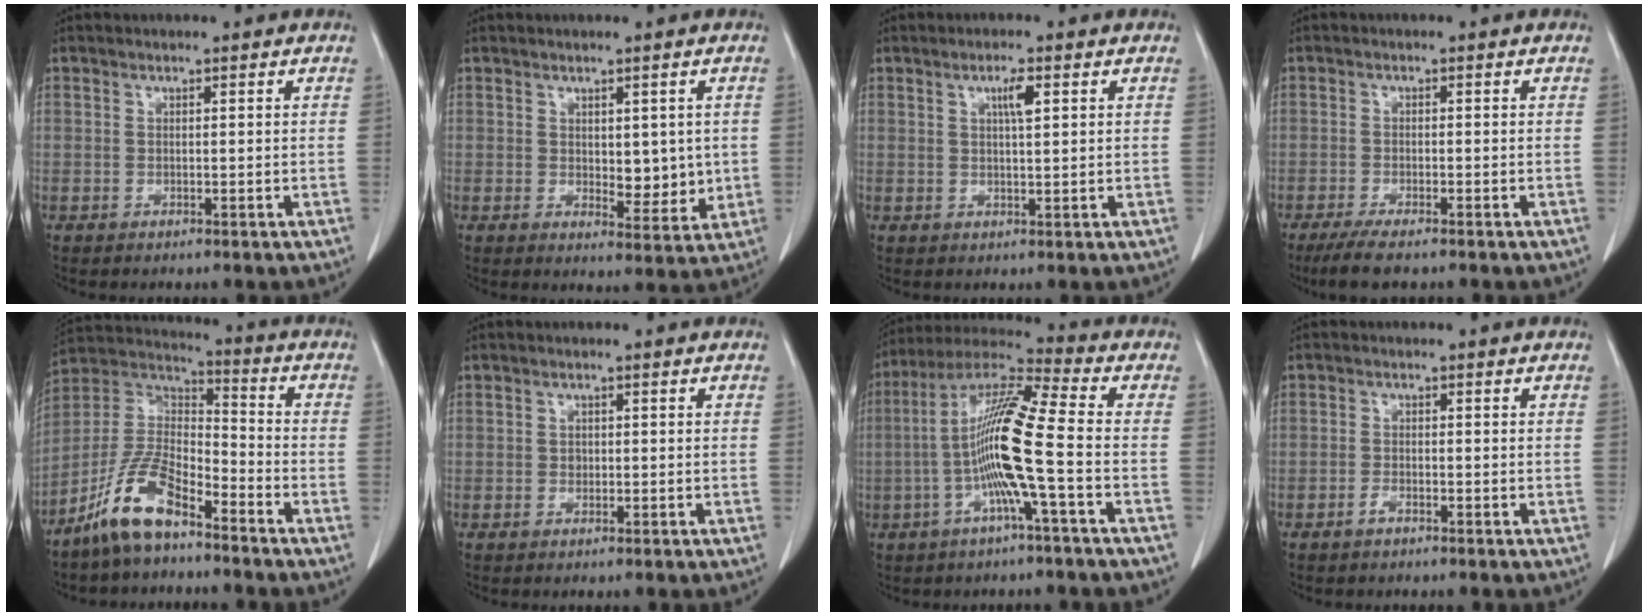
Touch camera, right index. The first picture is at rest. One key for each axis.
{"total": 5.2, "fx": 0.5, "fy": 2.7, "fz": 4.4, "tx": -0.052, "ty": -0.011, "tz": 0.014}
{"total": 2.9, "fx": 1.2, "fy": 0.4, "fz": 2.7, "tx": -0.046, "ty": -0.001, "tz": 0.018}
{"total": 4.8, "fx": -3.6, "fy": 0.8, "fz": 3.1, "tx": -0.057, "ty": -0.012, "tz": -0.059}
{"total": 11.5, "fx": -8.0, "fy": 3.6, "fz": 7.3, "tx": -0.161, "ty": 0.013, "tz": -0.160}
{"total": 0.9, "fx": 0.0, "fy": 0.8, "fz": 0.4, "tx": -0.005, "ty": 0.002, "tz": -0.001}
{"total": 13.4, "fx": -2.6, "fy": -0.5, "fz": 13.1, "tx": -0.258, "ty": 0.009, "tz": -0.061}
{"total": 1.2, "fx": -0.9, "fy": 0.3, "fz": 0.7, "tx": -0.011, "ty": 0.002, "tz": -0.016}